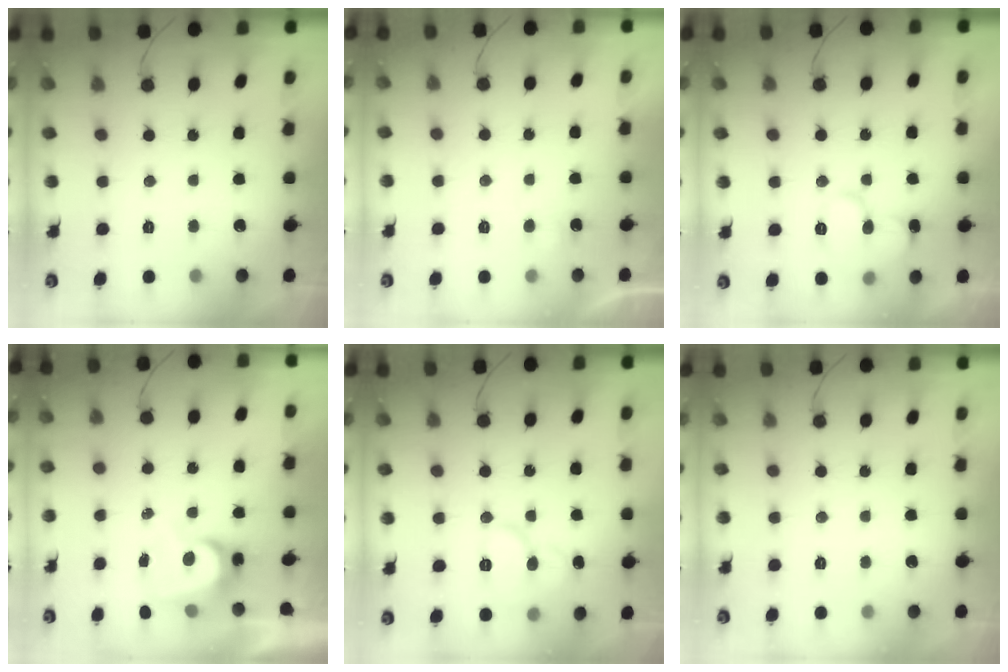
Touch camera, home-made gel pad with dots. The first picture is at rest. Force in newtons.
{"total": 4.6, "press": 4.6, "slide": 0.5}
{"total": 10.7, "press": 10.7, "slide": 1.1}
{"total": 7.7, "press": 7.7, "slide": 0.2}
{"total": 9.7, "press": 9.6, "slide": 1.1}
{"total": 0.0}